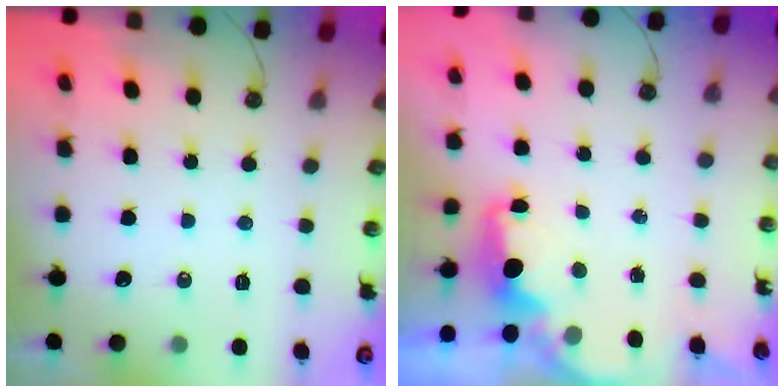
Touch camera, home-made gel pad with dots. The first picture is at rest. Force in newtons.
{"total": 2.8, "press": 2.6, "slide": 0.9}